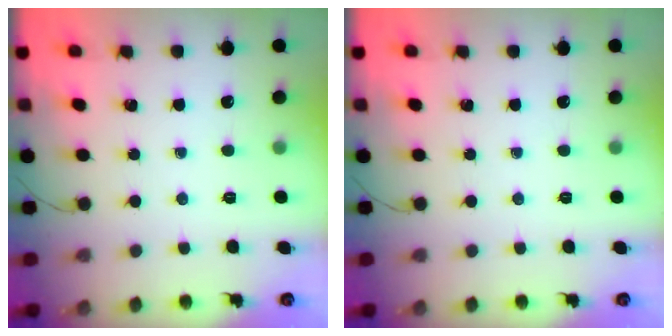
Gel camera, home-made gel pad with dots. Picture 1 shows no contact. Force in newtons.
{"total": 0.0}